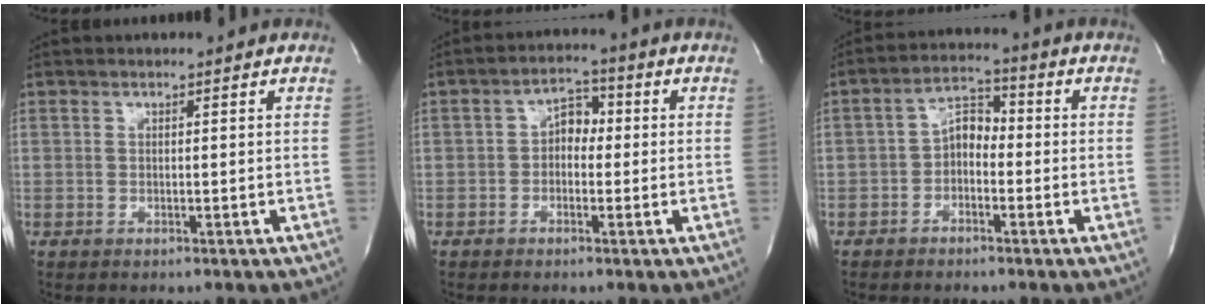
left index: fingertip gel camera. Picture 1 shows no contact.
{"total": 4.1, "force": [-0.3, 2.7, 3.0], "torque": [-0.052, 0.020, -0.012]}
{"total": 4.7, "force": [-1.4, 2.9, 3.4], "torque": [-0.064, 0.019, -0.034]}